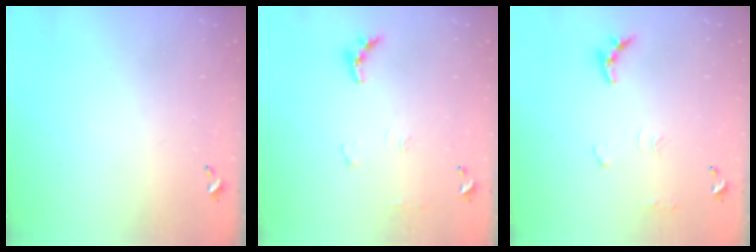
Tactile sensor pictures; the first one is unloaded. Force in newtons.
{"total": 6.3, "press": 6.3, "slide": 0.5}
{"total": 7.1, "press": 7.1, "slide": 0.5}